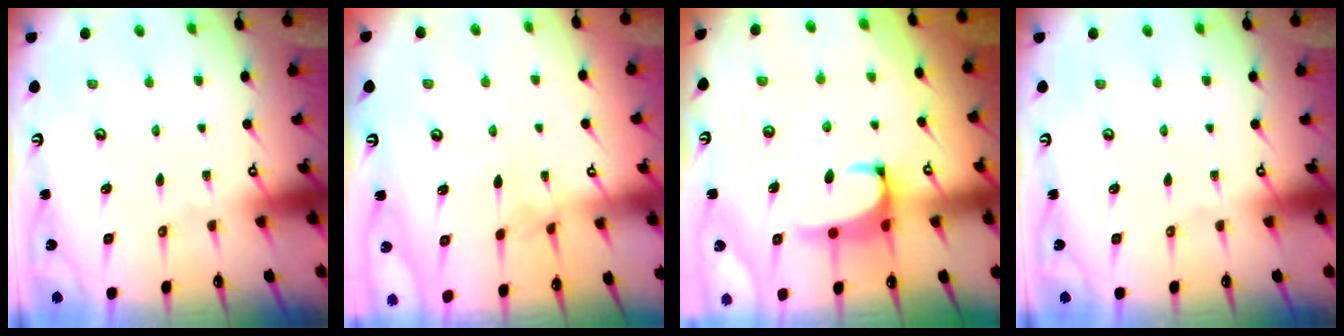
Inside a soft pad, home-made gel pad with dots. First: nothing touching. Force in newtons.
{"total": 3.4, "press": 3.4, "slide": 0.1}
{"total": 1.6, "press": 1.4, "slide": 0.8}
{"total": 0.0}